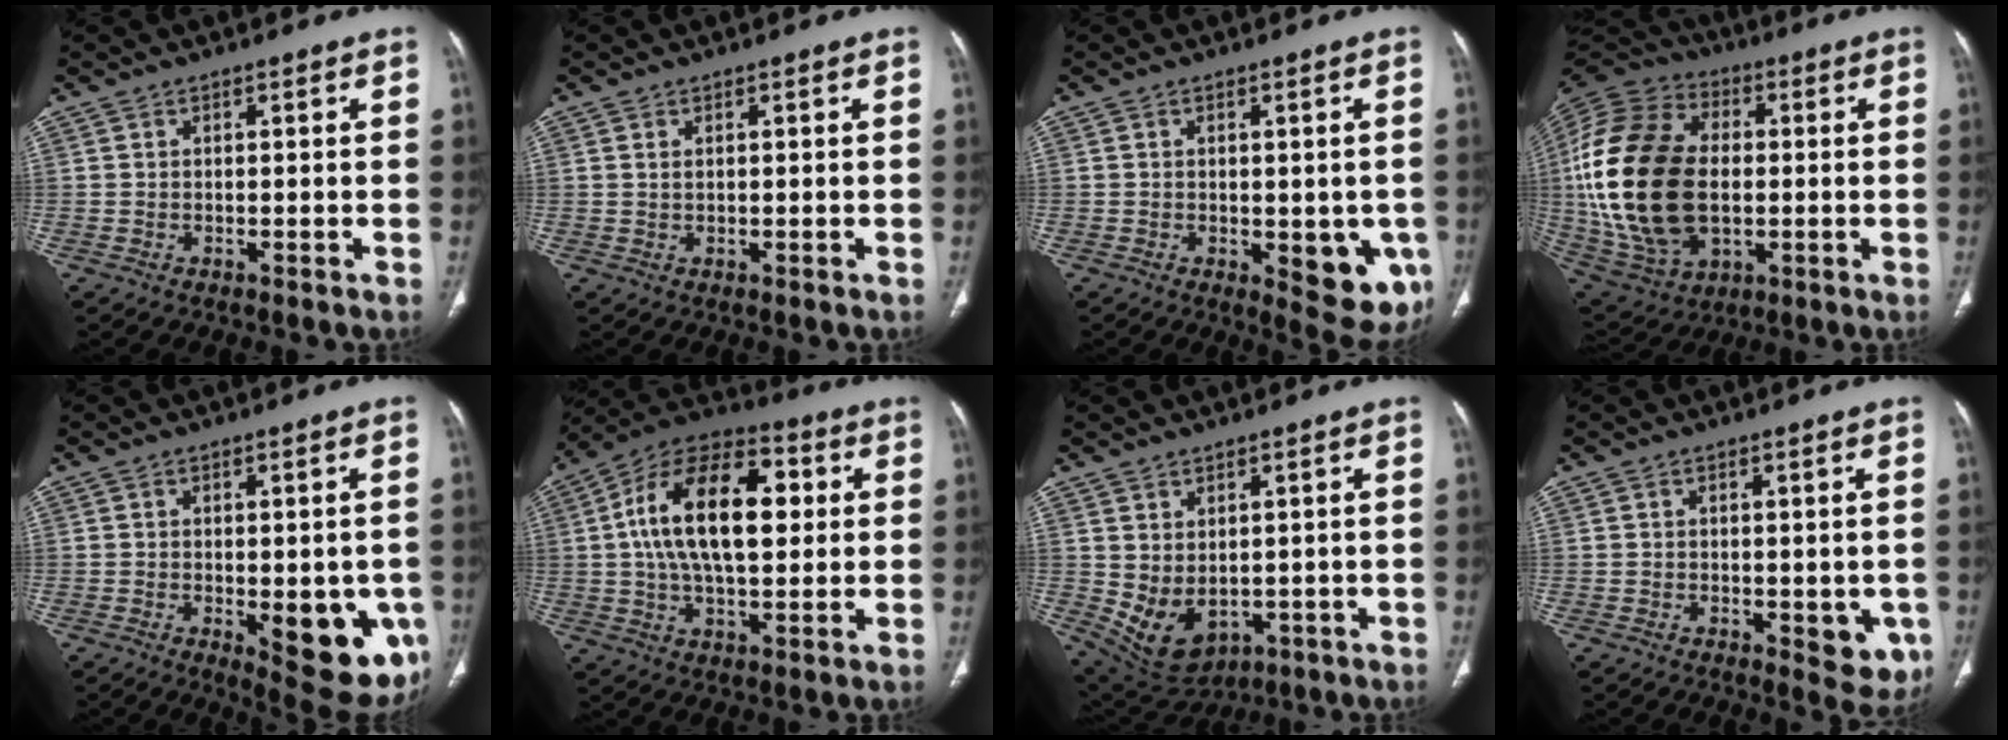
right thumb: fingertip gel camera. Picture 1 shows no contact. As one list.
[{"total": 0.7, "force": [0.3, 0.4, 0.5], "torque": [-0.014, 0.003, 0.007]}, {"total": 10.4, "force": [-2.6, 4.9, 8.8], "torque": [-0.075, -0.015, -0.021]}, {"total": 28.6, "force": [0.0, 18.4, 21.9], "torque": [-0.455, -0.003, 0.013]}, {"total": 14.3, "force": [-3.9, 6.0, 12.3], "torque": [-0.124, -0.014, -0.030]}, {"total": 20.4, "force": [3.0, 10.7, 17.1], "torque": [-0.281, 0.021, 0.043]}, {"total": 9.1, "force": [-0.5, 6.2, 6.7], "torque": [-0.107, -0.006, 0.026]}, {"total": 6.2, "force": [-1.5, 3.2, 5.1], "torque": [-0.035, -0.009, -0.010]}]